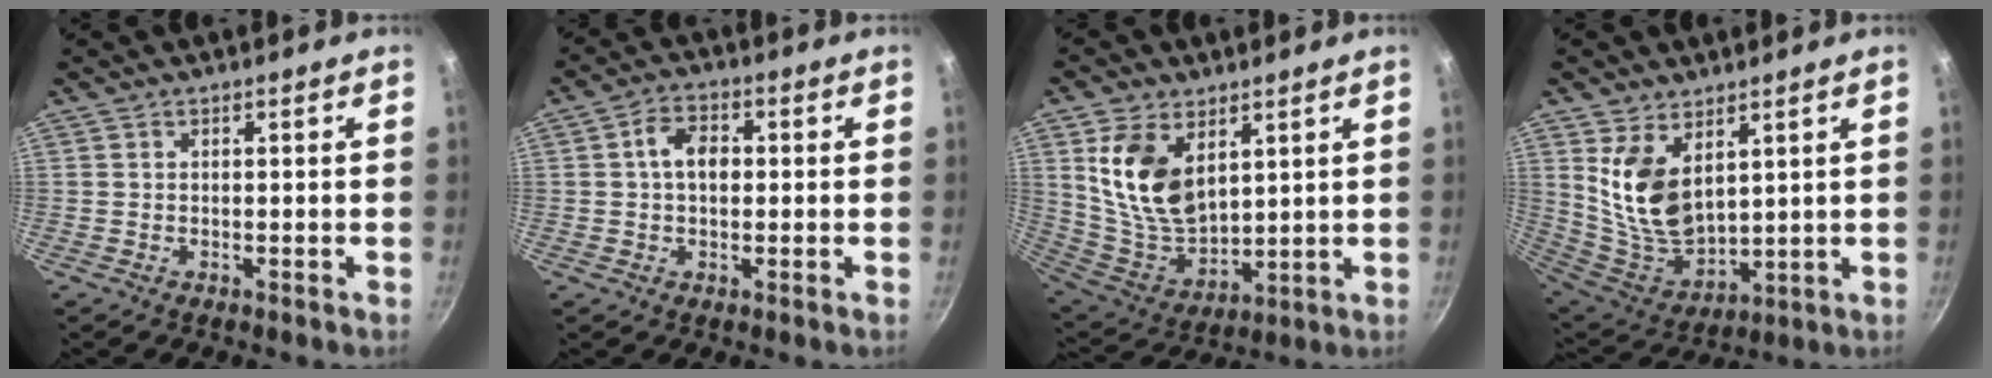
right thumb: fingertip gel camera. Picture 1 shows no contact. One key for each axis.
{"total": 6.1, "fx": 0.5, "fy": 4.2, "fz": 4.4, "tx": -0.058, "ty": 0.015, "tz": 0.000}
{"total": 15.0, "fx": 5.4, "fy": 9.2, "fz": 10.5, "tx": -0.174, "ty": -0.042, "tz": 0.119}
{"total": 13.1, "fx": 5.0, "fy": 7.6, "fz": 9.3, "tx": -0.163, "ty": -0.053, "tz": 0.114}